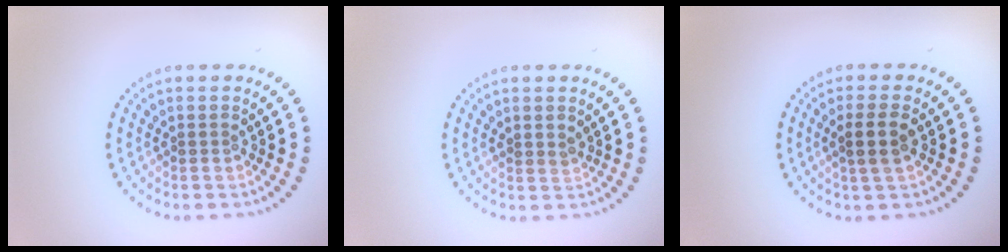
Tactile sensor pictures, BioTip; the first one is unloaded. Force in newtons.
{"total": 0.7, "press": 0.5, "slide": 0.5}
{"total": 2.5, "press": 2.2, "slide": 1.0}